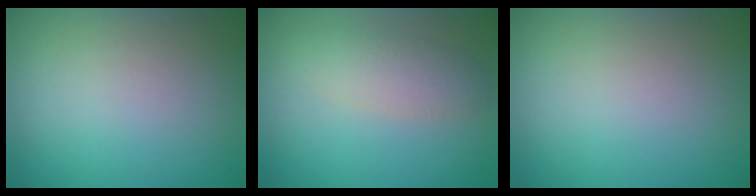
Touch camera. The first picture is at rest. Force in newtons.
{"total": 2.4, "press": 2.4, "slide": 0.1}
{"total": 0.0}